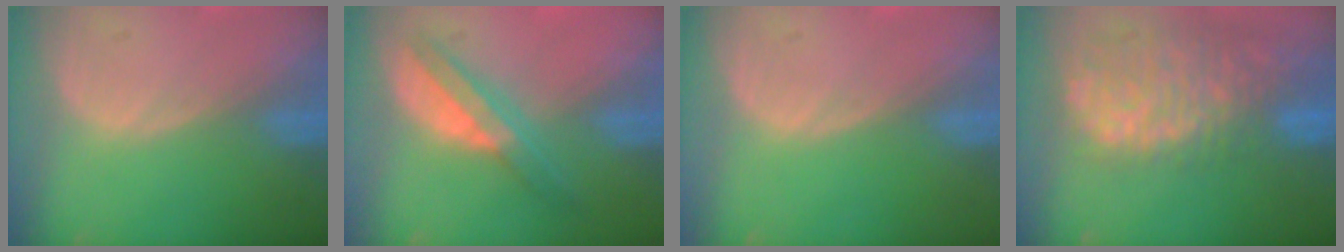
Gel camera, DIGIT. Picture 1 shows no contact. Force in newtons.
{"total": 6.0, "press": 5.4, "slide": 2.7}
{"total": 0.0}
{"total": 12.4, "press": 10.2, "slide": 7.1}